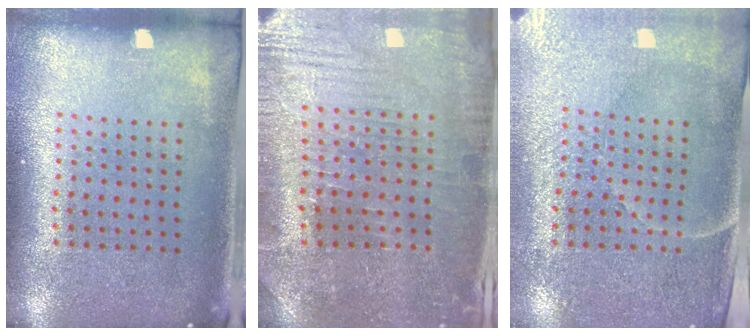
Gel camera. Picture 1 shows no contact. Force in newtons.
{"total": 1.3, "press": 1.2, "slide": 0.4}
{"total": 3.5, "press": 3.3, "slide": 1.0}